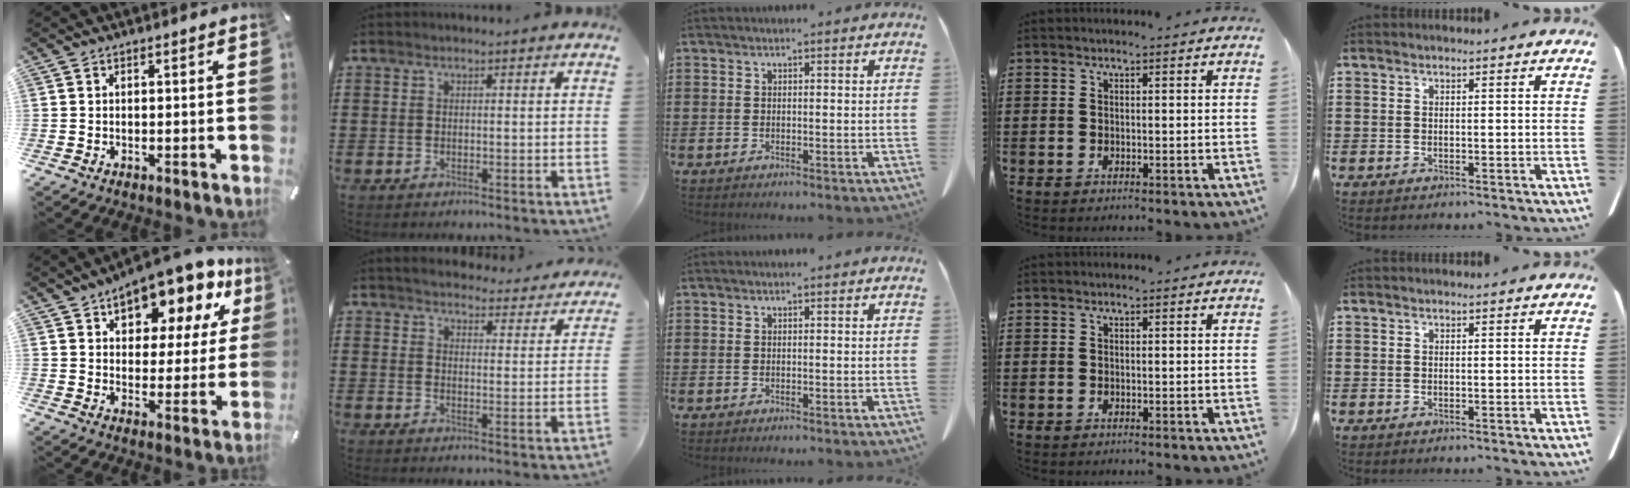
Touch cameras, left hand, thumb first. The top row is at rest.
{"thumb": {"total": 15.2, "force": [10.9, 7.5, 7.6], "torque": [-0.106, -0.077, 0.183]}, "index": {"total": 3.8, "force": [3.8, -0.1, 0.2], "torque": [-0.014, -0.032, 0.063]}}